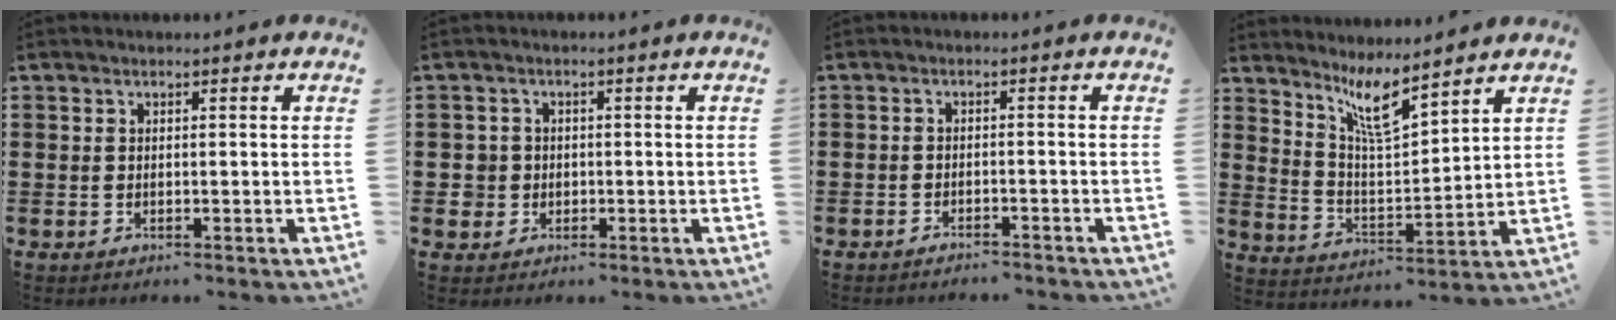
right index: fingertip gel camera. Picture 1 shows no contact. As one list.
[{"total": 2.6, "force": [-0.5, 2.6, 0.4], "torque": [-0.020, 0.006, -0.013]}, {"total": 1.7, "force": [-1.6, 0.3, -0.2], "torque": [-0.004, 0.005, -0.036]}, {"total": 7.3, "force": [5.5, 1.4, 4.6], "torque": [-0.098, -0.022, 0.097]}]